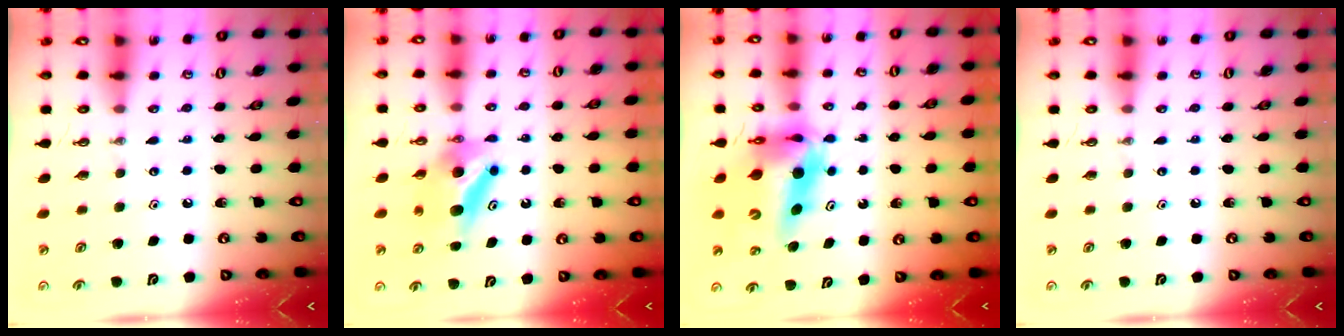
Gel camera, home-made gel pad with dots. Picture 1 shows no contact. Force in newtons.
{"total": 6.3, "press": 6.2, "slide": 0.9}
{"total": 12.2, "press": 12.2, "slide": 1.2}
{"total": 0.0}